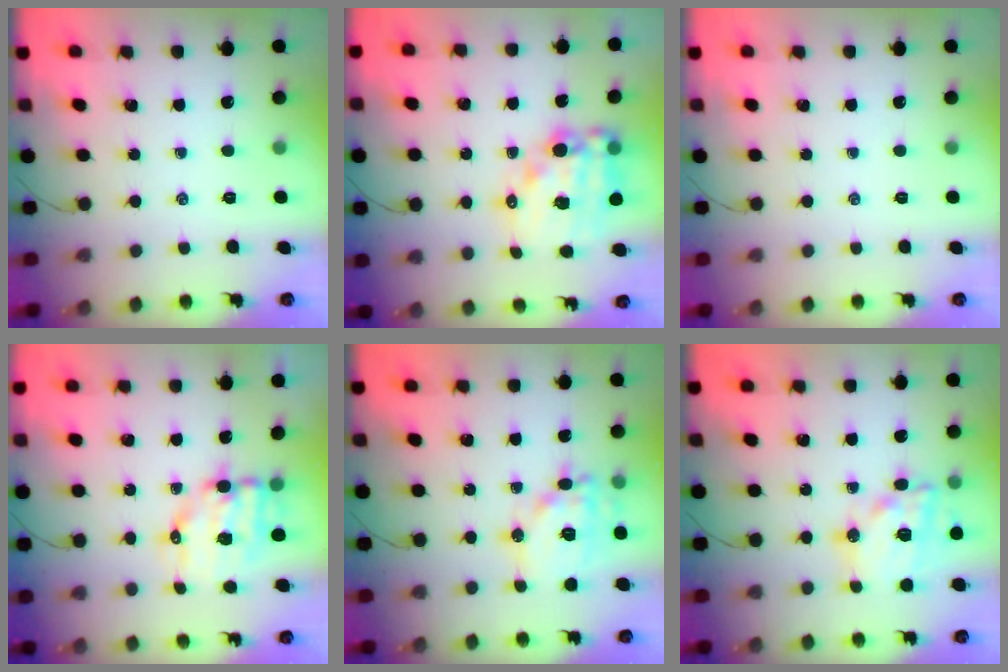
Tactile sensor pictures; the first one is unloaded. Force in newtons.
{"total": 17.1, "press": 16.6, "slide": 4.1}
{"total": 0.0}
{"total": 9.3, "press": 9.1, "slide": 1.9}
{"total": 15.4, "press": 15.3, "slide": 1.7}
{"total": 18.1, "press": 17.8, "slide": 3.0}